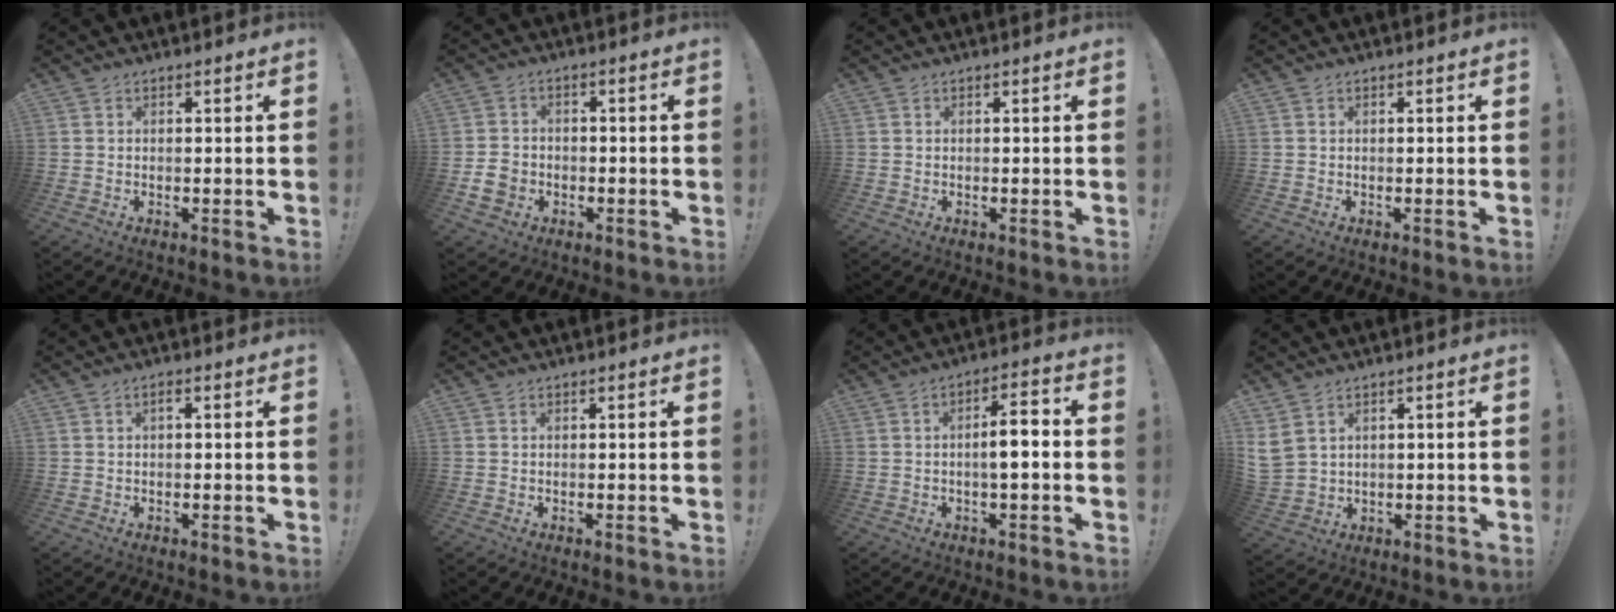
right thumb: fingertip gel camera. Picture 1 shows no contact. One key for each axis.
{"total": 5.7, "fx": -1.8, "fy": 4.9, "fz": 2.4, "tx": -0.042, "ty": 0.009, "tz": -0.035}
{"total": 0.0}
{"total": 0.0}
{"total": 1.0, "fx": 0.0, "fy": 0.4, "fz": 0.9, "tx": -0.019, "ty": 0.005, "tz": -0.001}
{"total": 0.0}
{"total": 6.9, "fx": -1.2, "fy": 1.6, "fz": 6.6, "tx": -0.107, "ty": 0.011, "tz": -0.025}
{"total": 5.7, "fx": 3.2, "fy": 3.9, "fz": 2.8, "tx": -0.071, "ty": -0.009, "tz": 0.066}